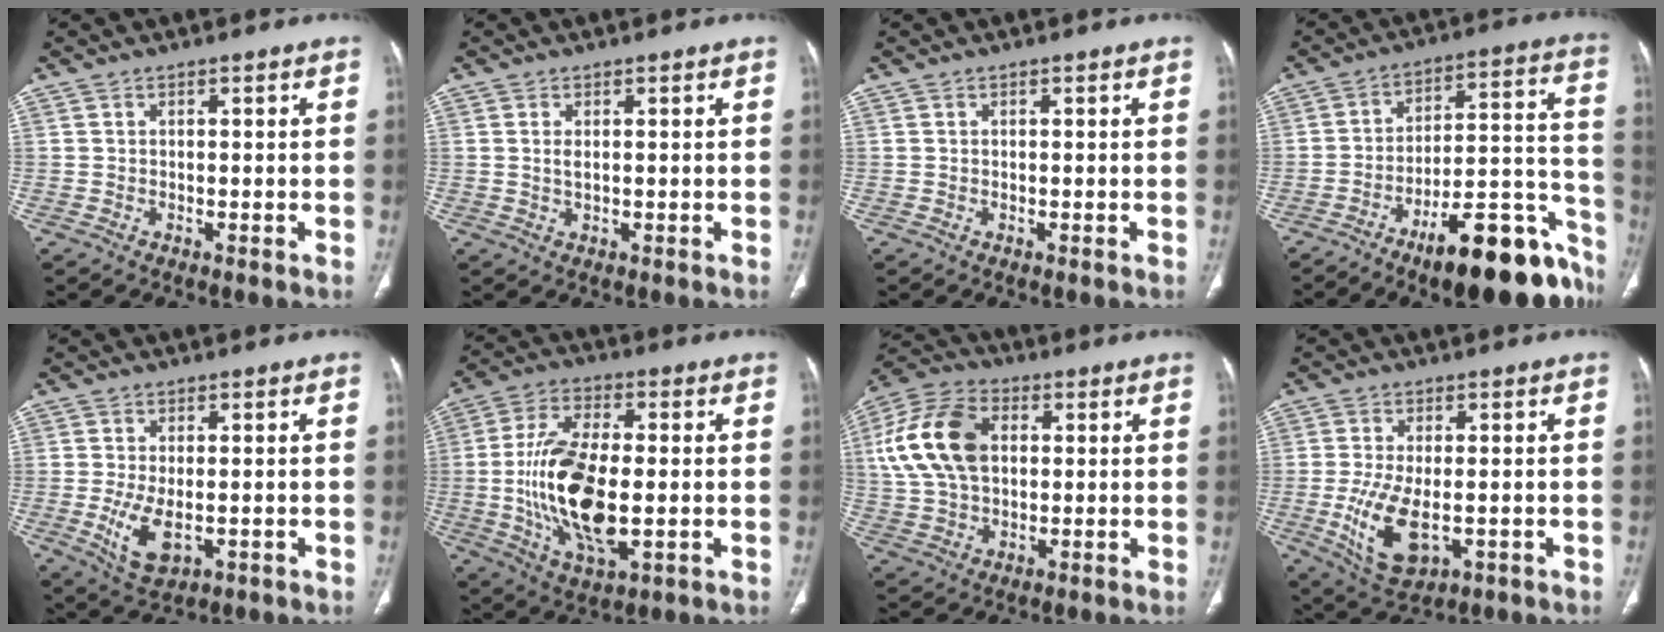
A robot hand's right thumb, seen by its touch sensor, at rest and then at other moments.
{"total": 1.6, "force": [0.3, 0.7, 1.4], "torque": [-0.029, -0.002, 0.011]}
{"total": 0.0}
{"total": 23.1, "force": [-14.4, 7.4, 16.6], "torque": [-0.143, 0.112, -0.210]}
{"total": 6.8, "force": [-1.6, 3.5, 5.6], "torque": [-0.108, -0.015, -0.018]}
{"total": 18.6, "force": [-1.7, 8.7, 16.3], "torque": [-0.317, -0.003, -0.024]}
{"total": 16.0, "force": [2.8, 10.6, 11.7], "torque": [-0.222, 0.016, 0.048]}
{"total": 10.6, "force": [-2.5, 5.3, 8.8], "torque": [-0.171, -0.013, -0.030]}